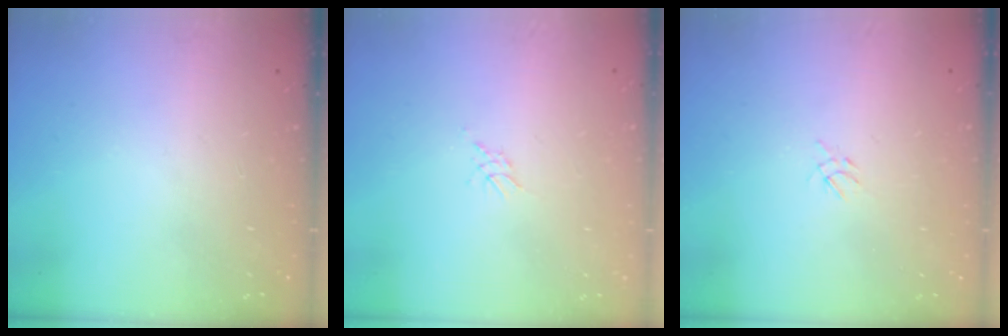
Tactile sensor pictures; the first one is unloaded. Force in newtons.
{"total": 2.1, "press": 2.1, "slide": 0.5}
{"total": 2.2, "press": 2.2, "slide": 0.5}